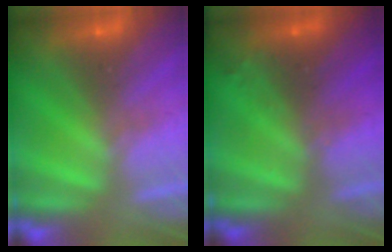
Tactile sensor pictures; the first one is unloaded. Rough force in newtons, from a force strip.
{"total": 2.7}